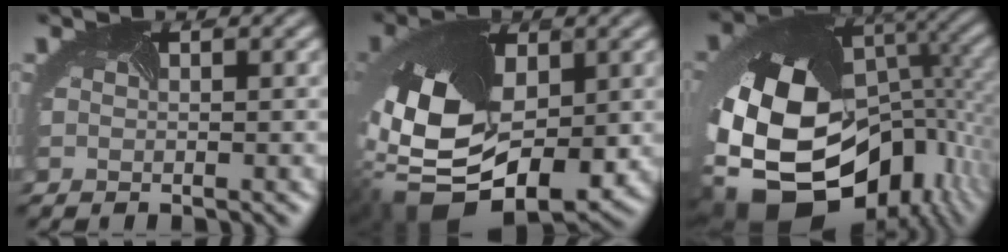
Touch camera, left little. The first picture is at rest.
{"total": 14.1, "force": [-2.3, 9.1, 10.4], "torque": [-0.223, -0.038, -0.021]}
{"total": 19.6, "force": [-6.3, 13.3, 13.0], "torque": [-0.275, -0.046, -0.081]}